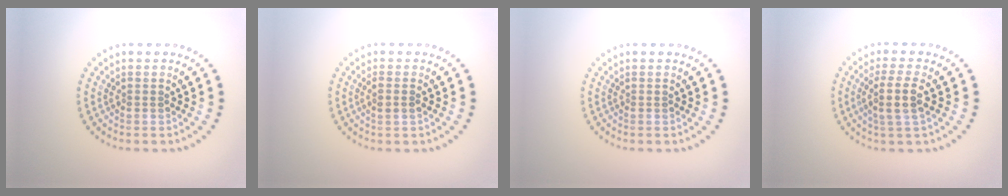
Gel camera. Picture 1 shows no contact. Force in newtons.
{"total": 1.2, "press": 1.1, "slide": 0.4}
{"total": 0.0}
{"total": 2.8, "press": 2.5, "slide": 1.2}